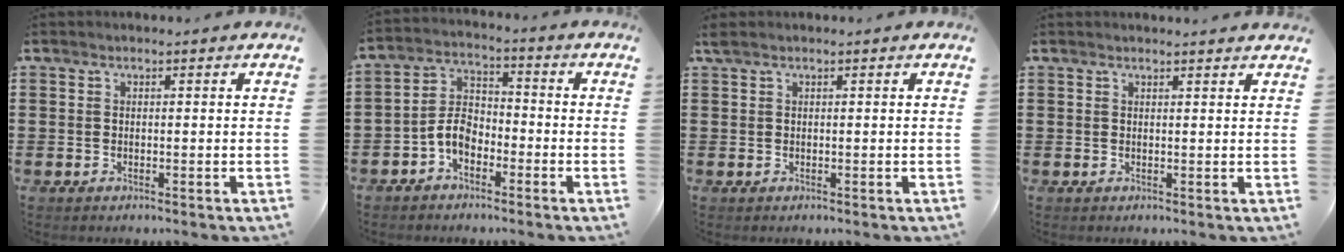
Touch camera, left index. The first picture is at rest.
{"total": 5.3, "force": [-3.0, 3.1, 3.2], "torque": [-0.087, 0.004, -0.066]}
{"total": 0.5, "force": [0.3, 0.1, 0.4], "torque": [-0.010, 0.000, 0.006]}
{"total": 1.2, "force": [1.2, -0.1, 0.3], "torque": [-0.007, -0.001, 0.023]}